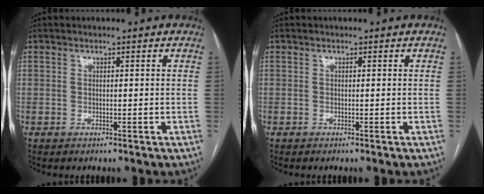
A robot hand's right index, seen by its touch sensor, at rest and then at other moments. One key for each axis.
{"total": 0.0}